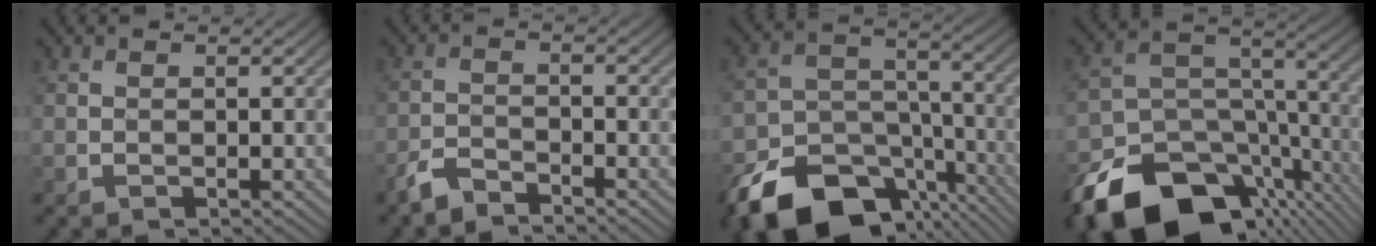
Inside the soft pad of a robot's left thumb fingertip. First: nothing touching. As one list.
[{"total": 3.3, "force": [-2.9, 0.8, 1.3], "torque": [-0.031, -0.003, -0.069]}, {"total": 16.6, "force": [-11.1, 9.8, 7.5], "torque": [-0.169, -0.052, -0.168]}, {"total": 17.7, "force": [-11.0, 10.6, 9.0], "torque": [-0.204, -0.050, -0.167]}]